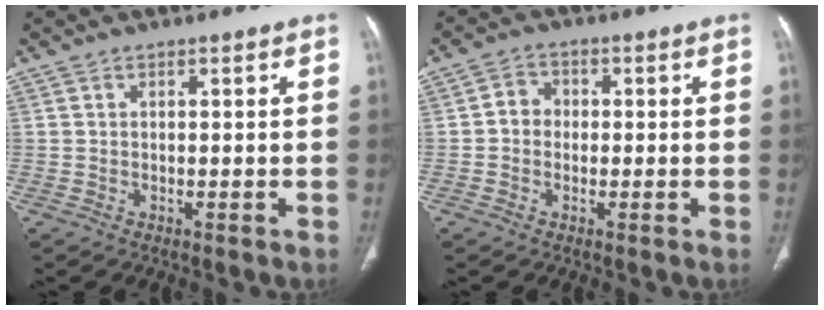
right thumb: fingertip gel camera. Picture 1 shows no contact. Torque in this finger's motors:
{"motor_torque": [-0.28, 0.24, 0.23, -0.40, -0.01]}